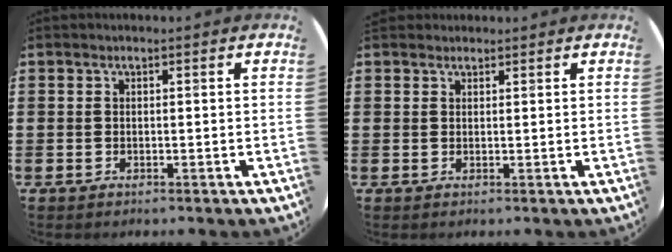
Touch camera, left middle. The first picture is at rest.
{"total": 0.9, "force": [0.8, 0.3, -0.1], "torque": [0.001, 0.003, 0.016]}